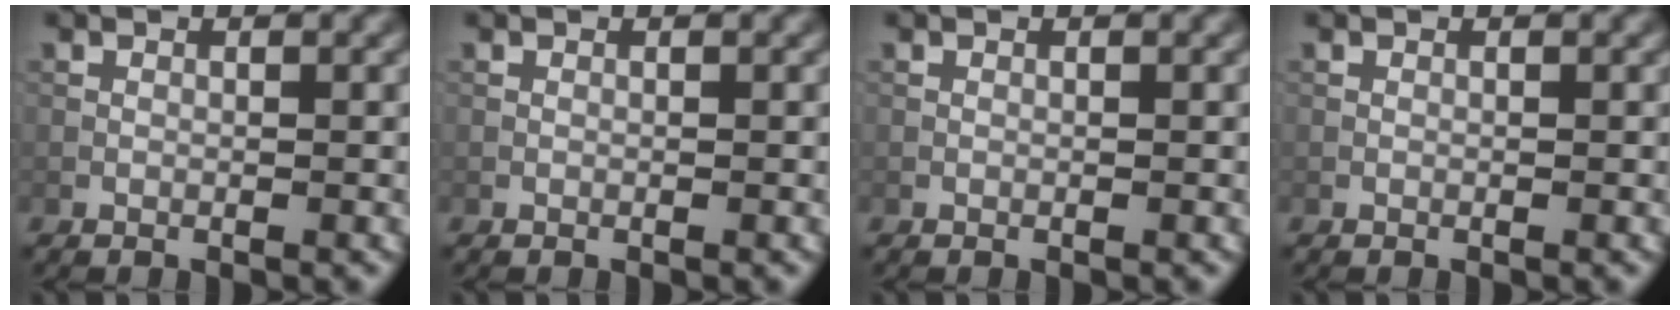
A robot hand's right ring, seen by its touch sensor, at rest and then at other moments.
{"total": 0.0}
{"total": 0.0}
{"total": 0.0}